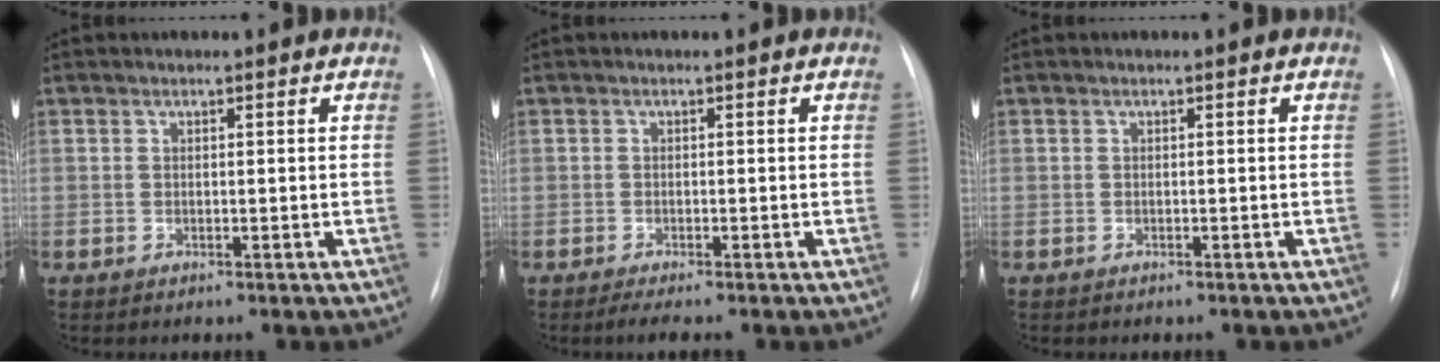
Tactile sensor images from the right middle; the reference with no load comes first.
{"total": 1.8, "force": [-1.3, 0.1, 1.2], "torque": [-0.026, -0.006, -0.022]}
{"total": 0.0}